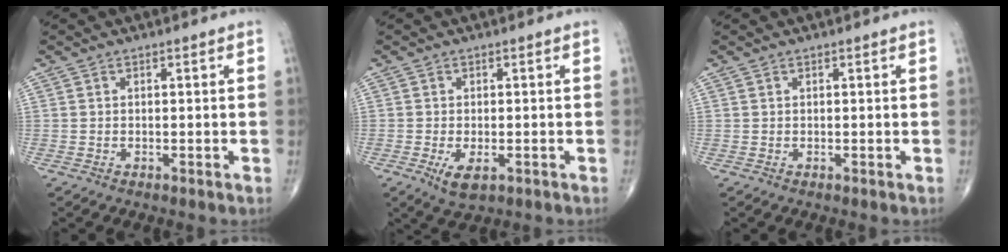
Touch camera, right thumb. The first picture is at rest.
{"total": 4.2, "force": [-1.5, 2.0, 3.4], "torque": [-0.061, -0.009, -0.021]}
{"total": 0.0}